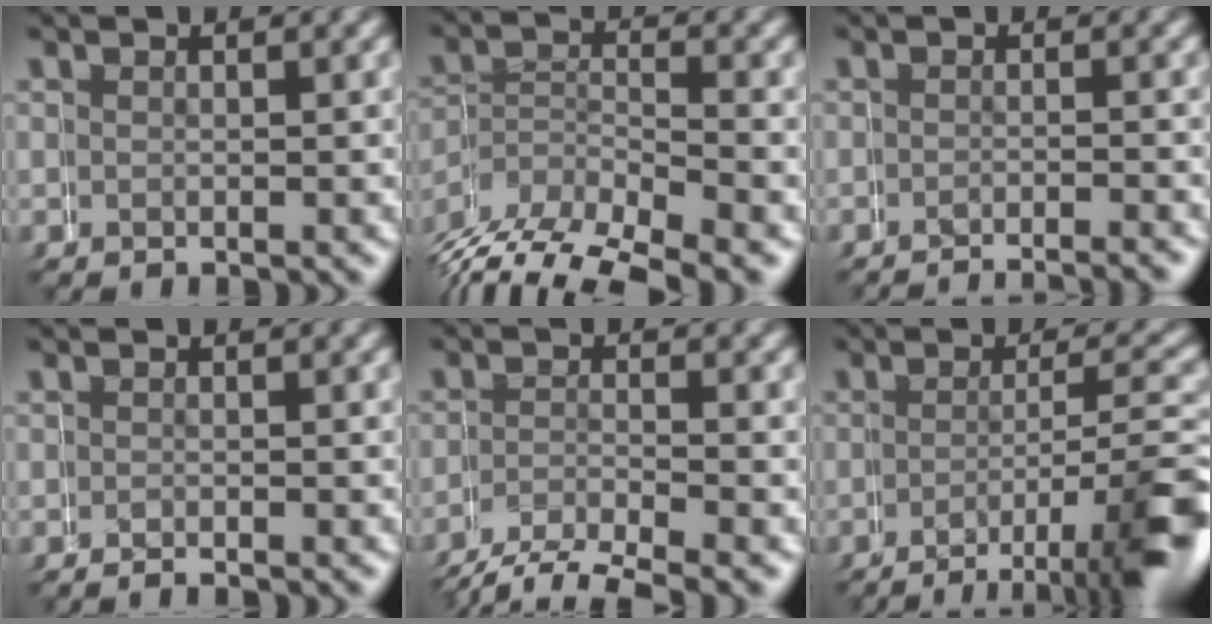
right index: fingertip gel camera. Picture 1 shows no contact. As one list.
[{"total": 5.8, "force": [-4.0, 3.5, 2.3], "torque": [-0.056, -0.020, -0.059]}, {"total": 4.0, "force": [-3.9, 0.2, 0.5], "torque": [0.010, -0.006, -0.056]}, {"total": 1.1, "force": [-1.1, 0.0, 0.0], "torque": [0.005, -0.001, -0.016]}, {"total": 2.5, "force": [-1.9, 1.4, 0.7], "torque": [-0.017, -0.003, -0.034]}, {"total": 9.1, "force": [-4.7, 2.6, 7.3], "torque": [-0.104, -0.030, -0.052]}]